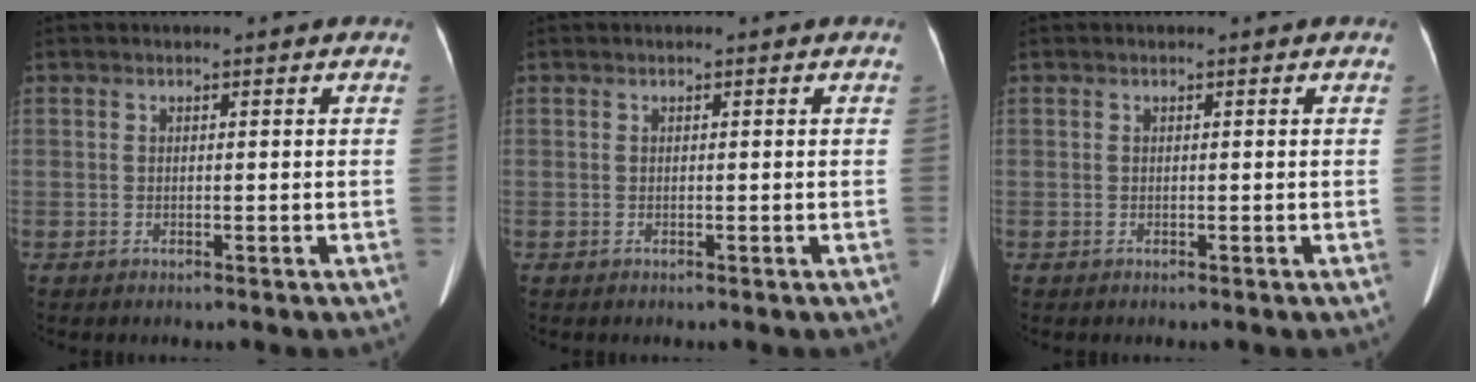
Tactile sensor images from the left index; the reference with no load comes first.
{"total": 0.0}
{"total": 0.0}